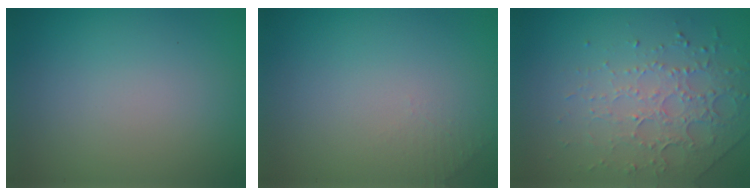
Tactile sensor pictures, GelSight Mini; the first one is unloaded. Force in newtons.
{"total": 1.0, "press": 0.9, "slide": 0.3}
{"total": 4.4, "press": 3.1, "slide": 3.2}